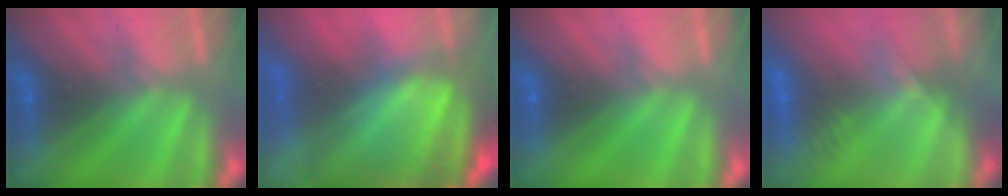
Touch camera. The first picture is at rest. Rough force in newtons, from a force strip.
{"total": 7.8}
{"total": 0.0}
{"total": 2.4}